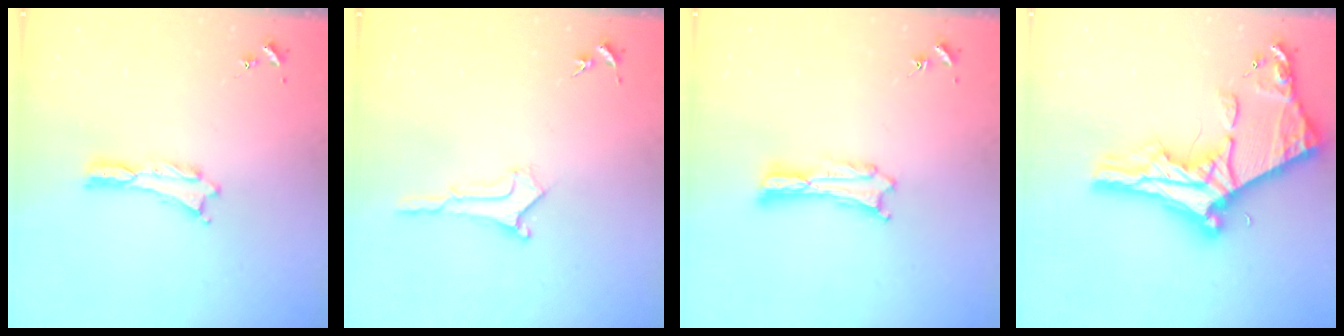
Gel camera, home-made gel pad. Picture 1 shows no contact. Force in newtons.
{"total": 0.6, "press": 0.6, "slide": 0.1}
{"total": 0.6, "press": 0.6, "slide": 0.2}
{"total": 13.1, "press": 13.0, "slide": 1.2}